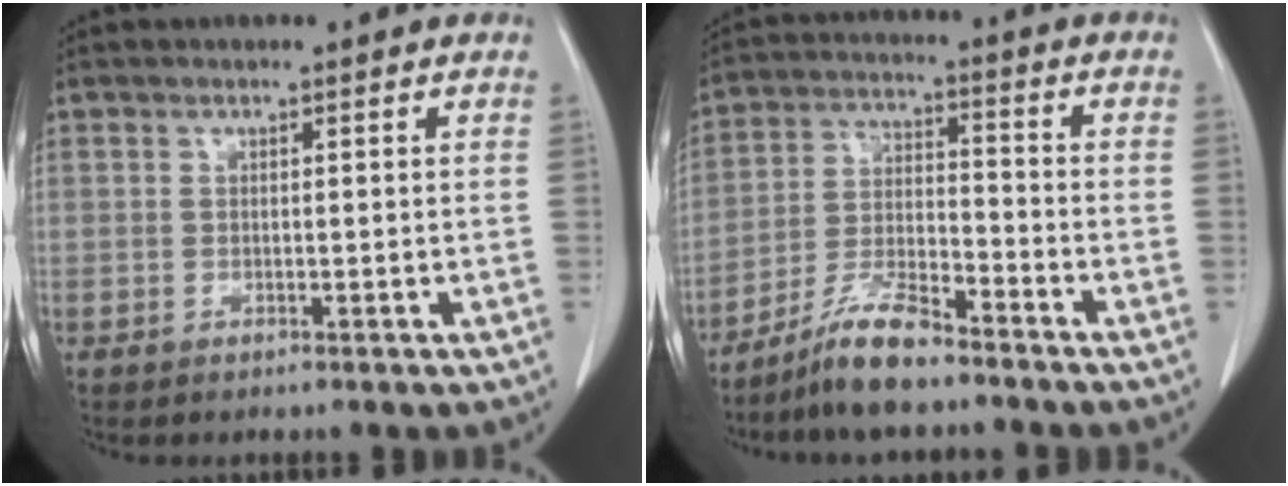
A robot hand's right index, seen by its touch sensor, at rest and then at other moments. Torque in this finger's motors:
{"motor_torque": [0.02, -0.07, -0.17, -0.06]}